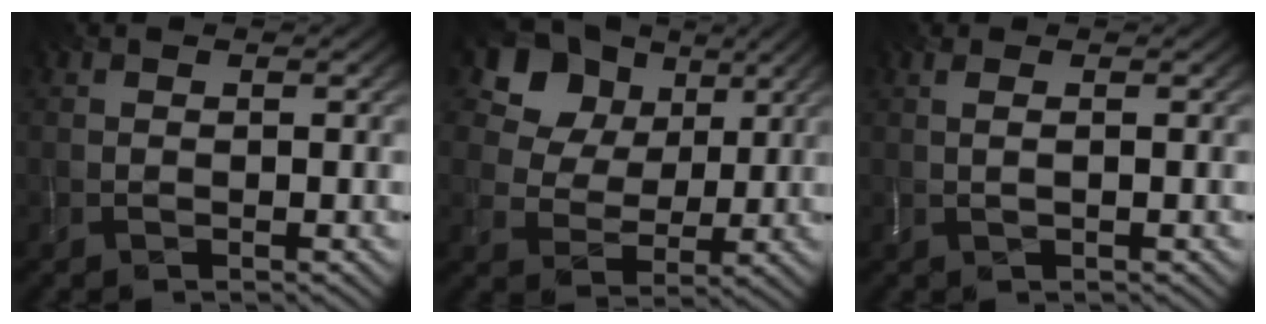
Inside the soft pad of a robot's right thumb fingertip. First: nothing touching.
{"total": 13.1, "force": [6.9, 9.5, 5.9], "torque": [-0.167, 0.017, 0.158]}
{"total": 1.2, "force": [0.2, 0.1, 1.2], "torque": [-0.027, 0.005, 0.001]}